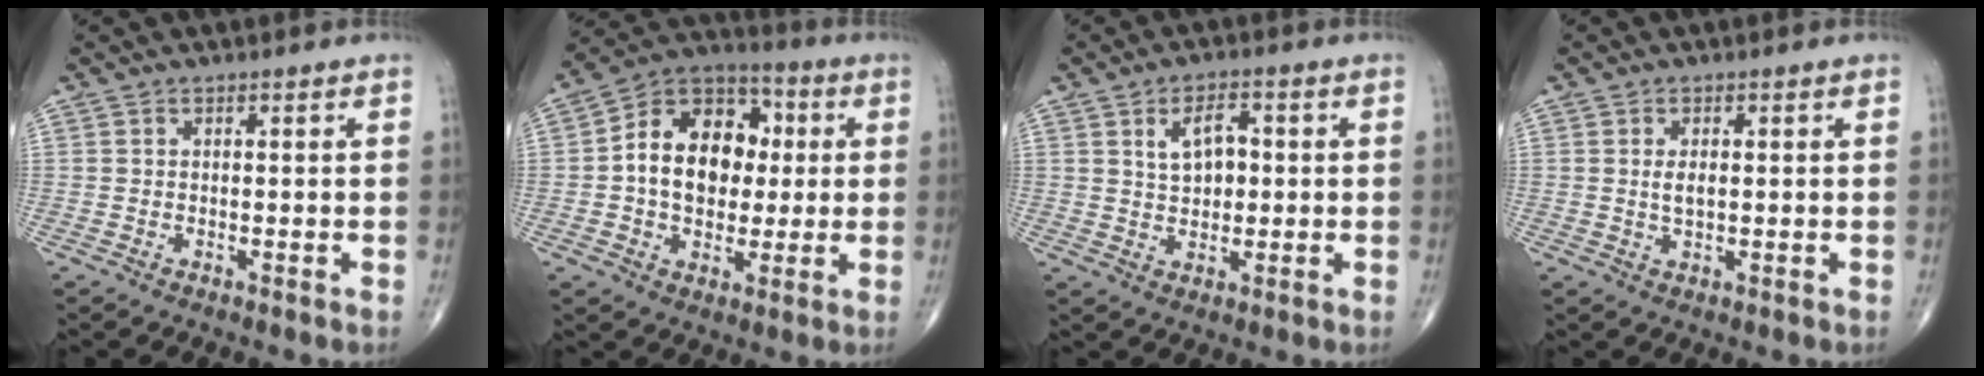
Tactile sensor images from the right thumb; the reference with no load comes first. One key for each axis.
{"total": 16.5, "fx": 1.0, "fy": 11.9, "fz": 11.4, "tx": -0.139, "ty": 0.025, "tz": 0.009}
{"total": 6.2, "fx": 1.4, "fy": 3.8, "fz": 4.8, "tx": -0.064, "ty": 0.002, "tz": 0.023}
{"total": 2.6, "fx": 0.3, "fy": 1.3, "fz": 2.2, "tx": -0.040, "ty": -0.002, "tz": 0.008}